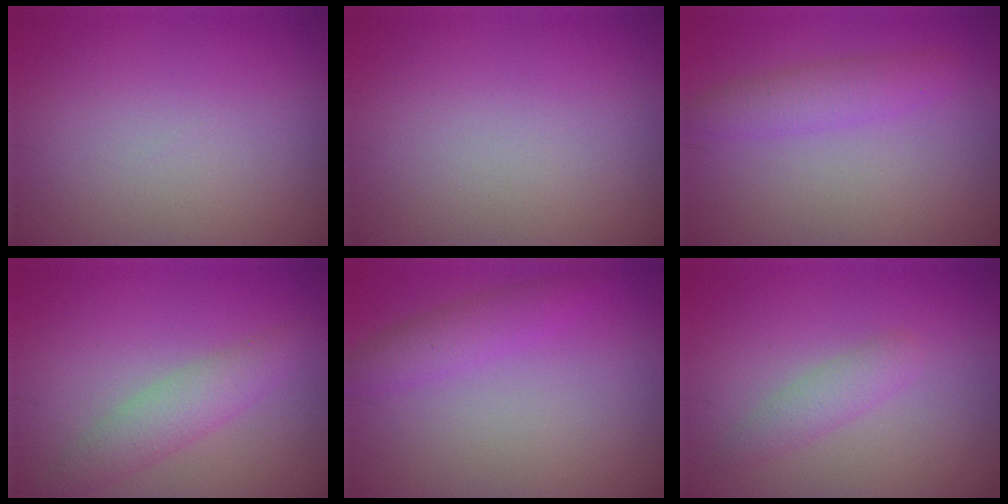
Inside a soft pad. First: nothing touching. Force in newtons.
{"total": 0.0}
{"total": 2.4, "press": 2.4, "slide": 0.1}
{"total": 2.9, "press": 2.9, "slide": 0.1}
{"total": 2.3, "press": 2.3, "slide": 0.0}
{"total": 1.9, "press": 1.9, "slide": 0.0}